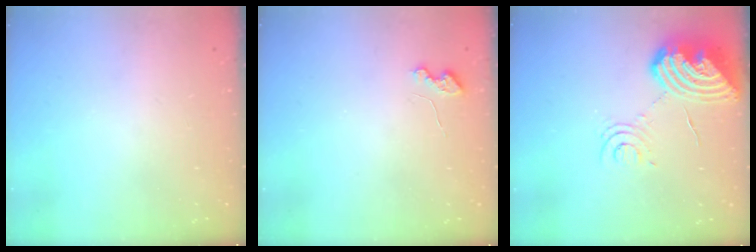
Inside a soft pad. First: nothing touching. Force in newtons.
{"total": 3.7, "press": 3.7, "slide": 0.5}
{"total": 14.5, "press": 14.4, "slide": 1.8}